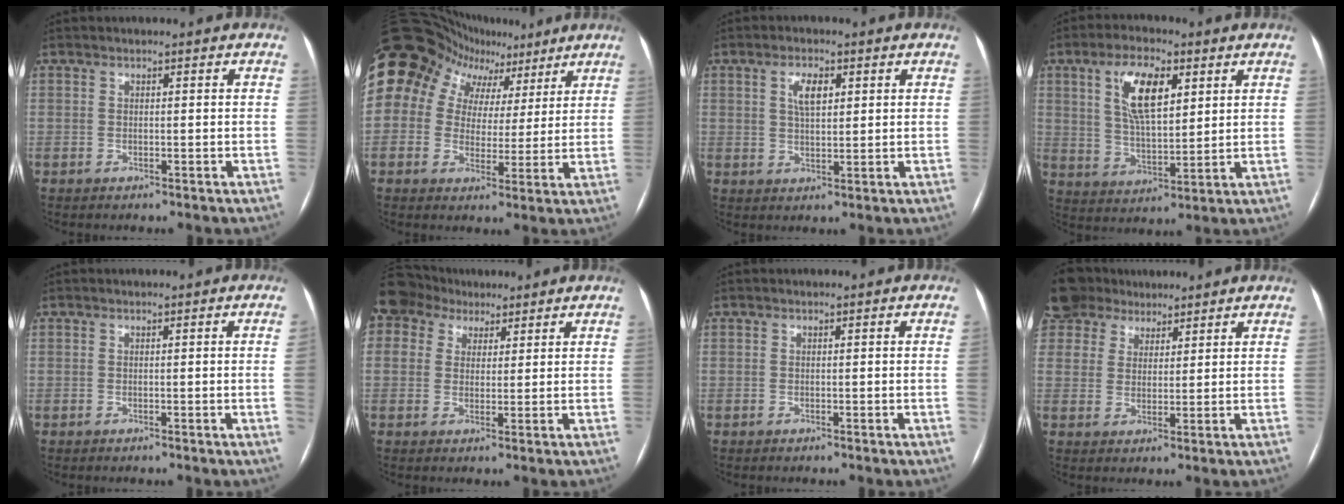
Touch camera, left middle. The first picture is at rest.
{"total": 23.6, "force": [12.3, 18.2, 8.8], "torque": [-0.248, 0.101, 0.206]}
{"total": 4.0, "force": [1.6, 1.6, 3.3], "torque": [-0.065, 0.006, 0.028]}
{"total": 10.0, "force": [4.1, 3.8, 8.3], "torque": [-0.162, 0.009, 0.080]}
{"total": 1.4, "force": [-0.1, -0.6, 1.3], "torque": [-0.014, -0.001, -0.002]}
{"total": 8.3, "force": [5.6, 6.1, 1.4], "torque": [-0.035, 0.041, 0.107]}
{"total": 0.7, "force": [-0.1, -0.3, 0.6], "torque": [-0.004, -0.001, -0.004]}
{"total": 8.1, "force": [6.3, 5.1, 0.2], "torque": [-0.010, 0.024, 0.119]}